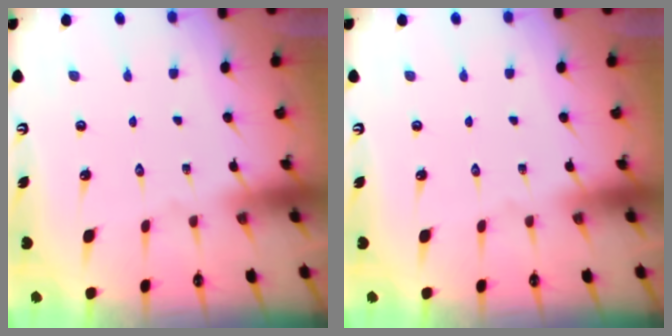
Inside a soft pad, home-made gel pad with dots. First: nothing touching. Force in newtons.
{"total": 0.0}